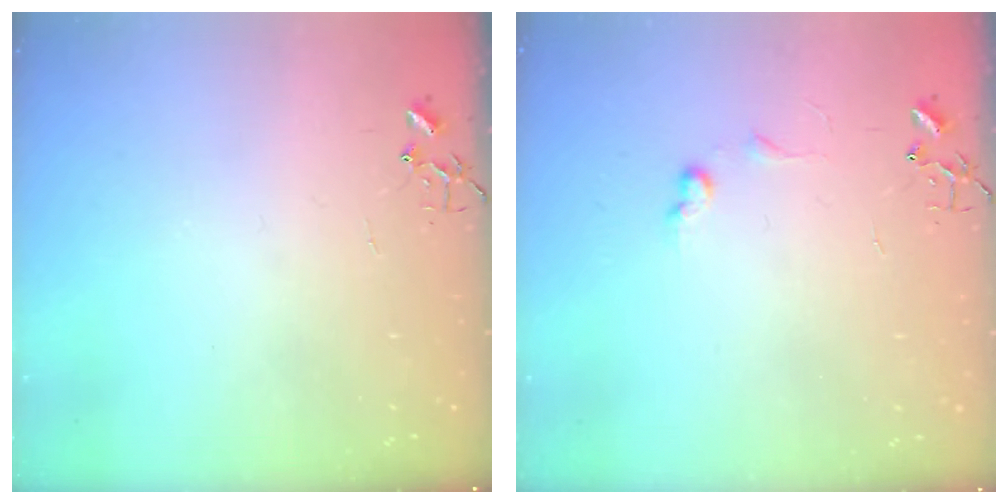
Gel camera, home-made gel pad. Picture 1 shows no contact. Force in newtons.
{"total": 6.6, "press": 6.5, "slide": 0.9}